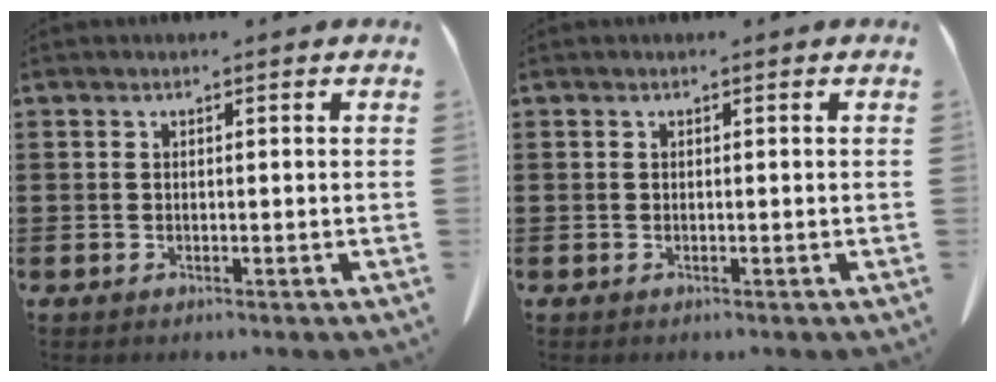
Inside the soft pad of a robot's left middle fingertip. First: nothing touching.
{"total": 0.0}